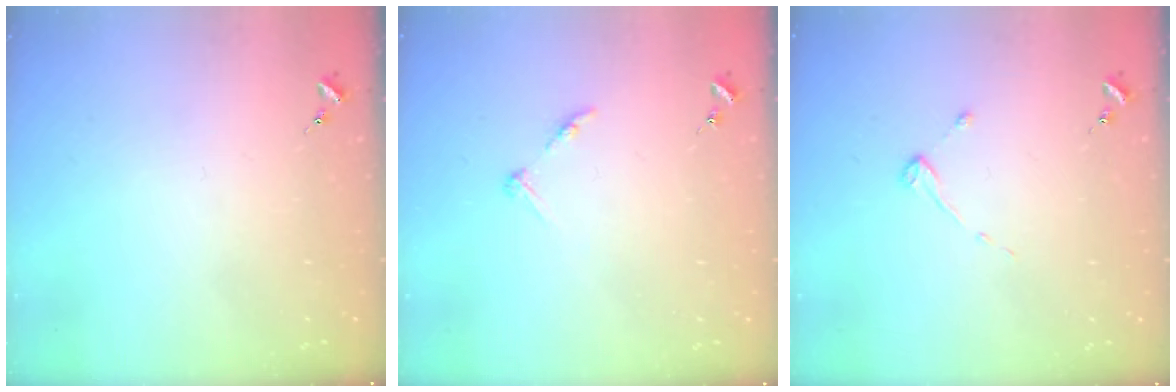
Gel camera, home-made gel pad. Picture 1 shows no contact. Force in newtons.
{"total": 5.2, "press": 5.2, "slide": 0.6}
{"total": 2.7, "press": 2.7, "slide": 0.3}